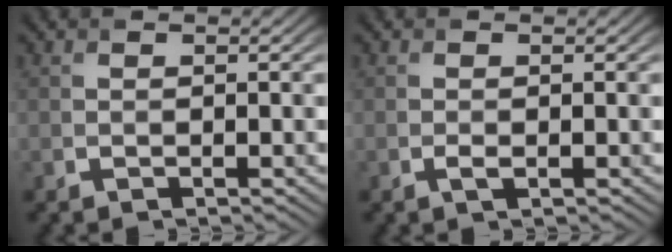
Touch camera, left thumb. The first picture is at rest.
{"total": 0.8, "force": [-0.3, 0.3, 0.7], "torque": [-0.018, -0.003, -0.004]}